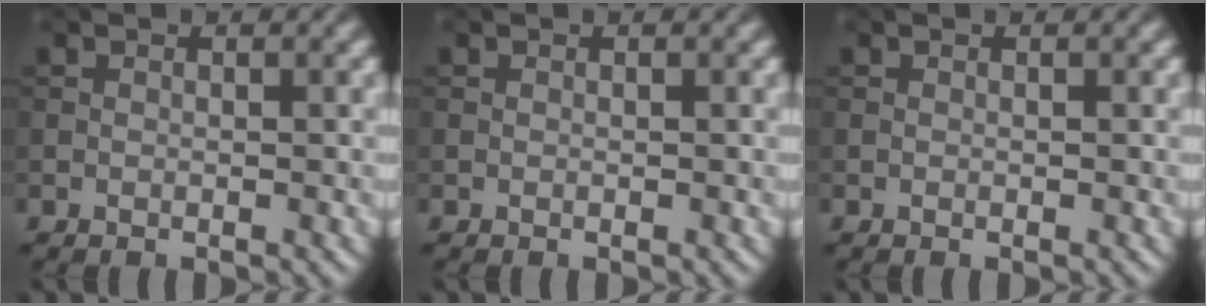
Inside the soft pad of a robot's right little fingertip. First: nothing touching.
{"total": 0.0}
{"total": 0.0}